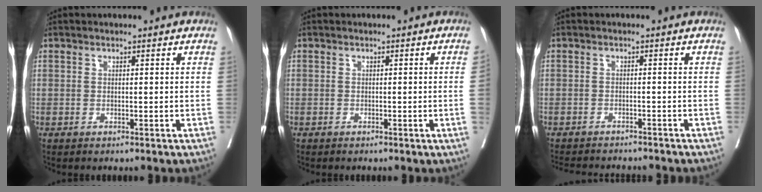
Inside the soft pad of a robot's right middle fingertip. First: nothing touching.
{"total": 1.2, "force": [-0.3, -0.4, 1.1], "torque": [-0.011, 0.001, -0.004]}
{"total": 9.2, "force": [-8.6, 1.0, 2.8], "torque": [-0.040, -0.005, -0.110]}